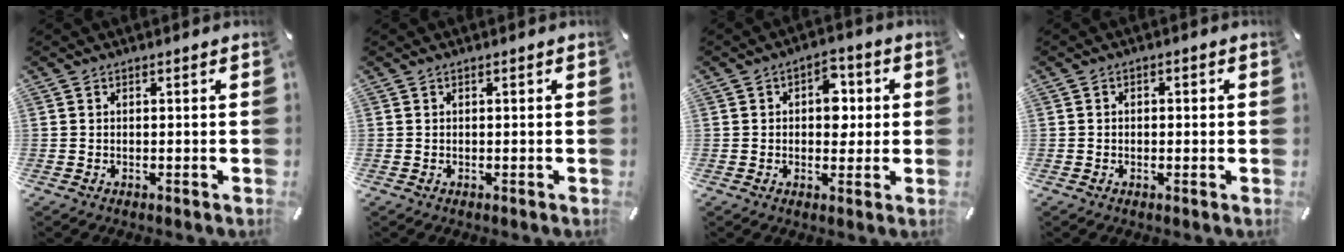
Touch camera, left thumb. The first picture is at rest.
{"total": 0.0}
{"total": 7.0, "force": [0.7, 5.0, 4.8], "torque": [-0.042, -0.006, 0.001]}
{"total": 1.4, "force": [-0.4, 1.1, 0.7], "torque": [-0.012, 0.006, -0.010]}